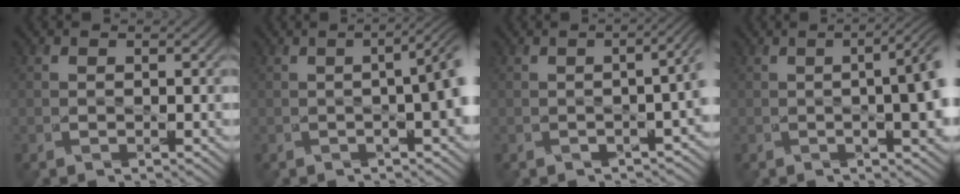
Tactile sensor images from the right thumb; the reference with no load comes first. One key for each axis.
{"total": 7.3, "fx": -0.5, "fy": 2.3, "fz": 6.9, "tx": -0.055, "ty": 0.011, "tz": -0.026}
{"total": 4.6, "fx": -0.9, "fy": 1.7, "fz": 4.2, "tx": -0.043, "ty": -0.001, "tz": -0.009}
{"total": 8.7, "fx": -0.3, "fy": 2.8, "fz": 8.3, "tx": -0.075, "ty": 0.012, "tz": -0.022}